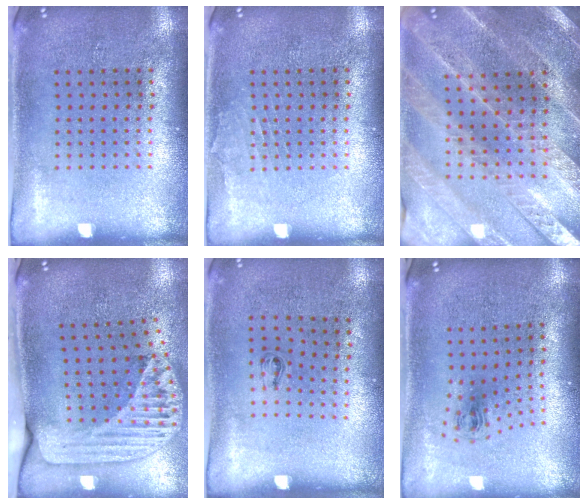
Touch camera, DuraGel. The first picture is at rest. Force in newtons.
{"total": 0.7, "press": 0.7, "slide": 0.1}
{"total": 2.5, "press": 2.5, "slide": 0.3}
{"total": 2.7, "press": 1.8, "slide": 1.9}
{"total": 0.5, "press": 0.3, "slide": 0.5}
{"total": 0.8, "press": 0.4, "slide": 0.7}